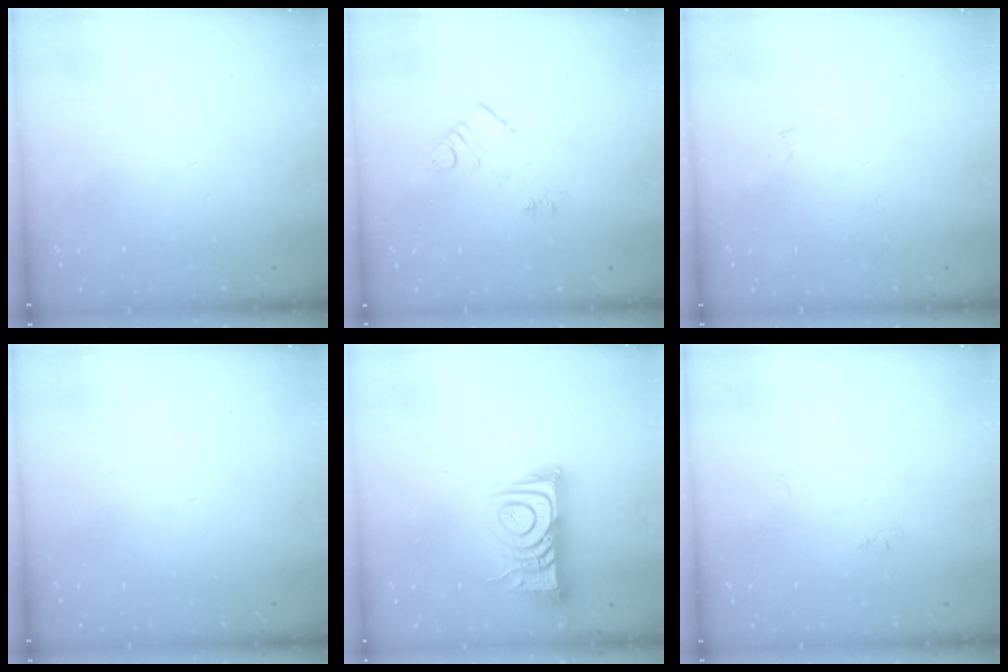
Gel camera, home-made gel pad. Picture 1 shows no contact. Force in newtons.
{"total": 5.6, "press": 5.5, "slide": 0.6}
{"total": 4.1, "press": 4.1, "slide": 0.4}
{"total": 0.0}
{"total": 10.6, "press": 10.5, "slide": 1.1}
{"total": 4.0, "press": 4.0, "slide": 0.6}